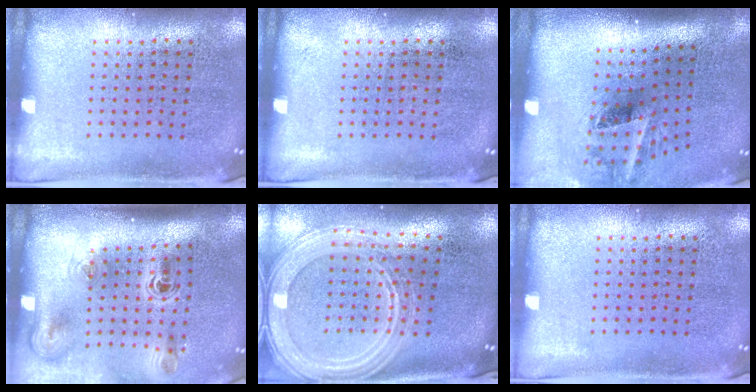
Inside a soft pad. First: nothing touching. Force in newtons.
{"total": 0.0}
{"total": 2.0, "press": 1.3, "slide": 1.5}
{"total": 2.3, "press": 1.5, "slide": 1.8}
{"total": 2.5, "press": 2.2, "slide": 1.3}
{"total": 0.0}